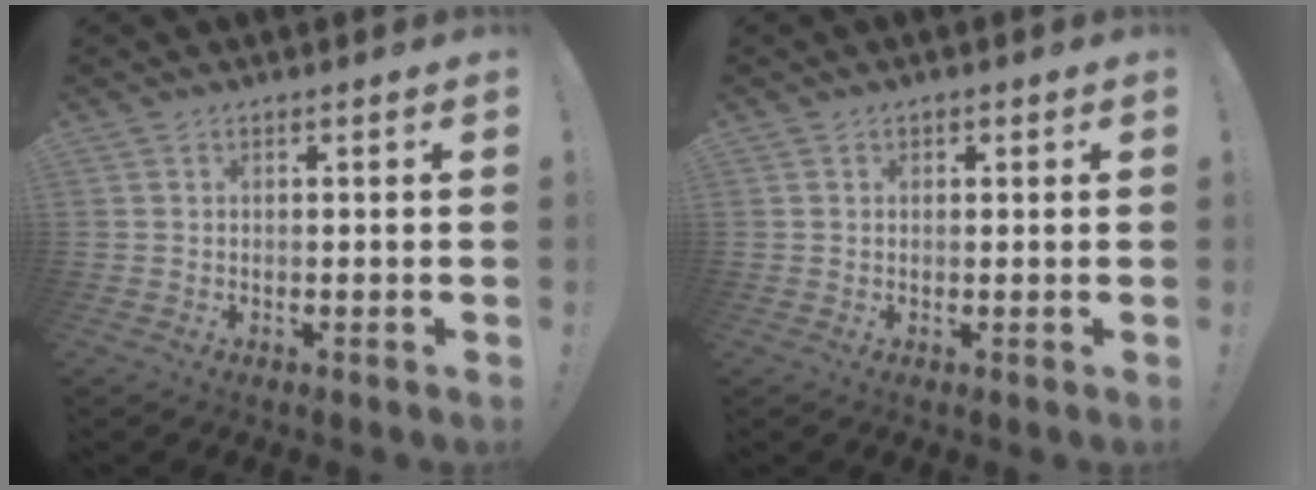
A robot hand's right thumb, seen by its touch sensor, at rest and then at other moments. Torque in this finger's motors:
{"motor_torque": [-0.10, -0.21, -0.19, 0.06, 0.04]}